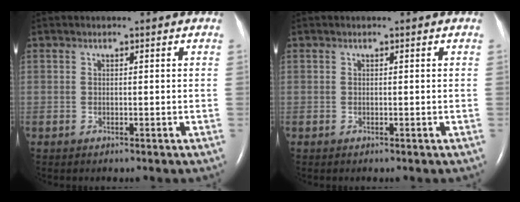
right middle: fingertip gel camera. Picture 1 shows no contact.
{"total": 0.0}